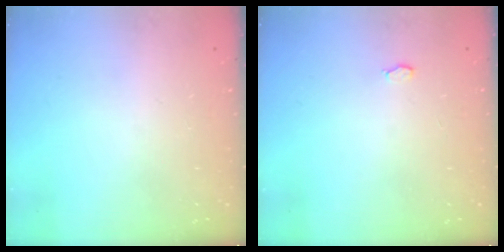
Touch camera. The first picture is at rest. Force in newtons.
{"total": 2.8, "press": 2.8, "slide": 0.3}